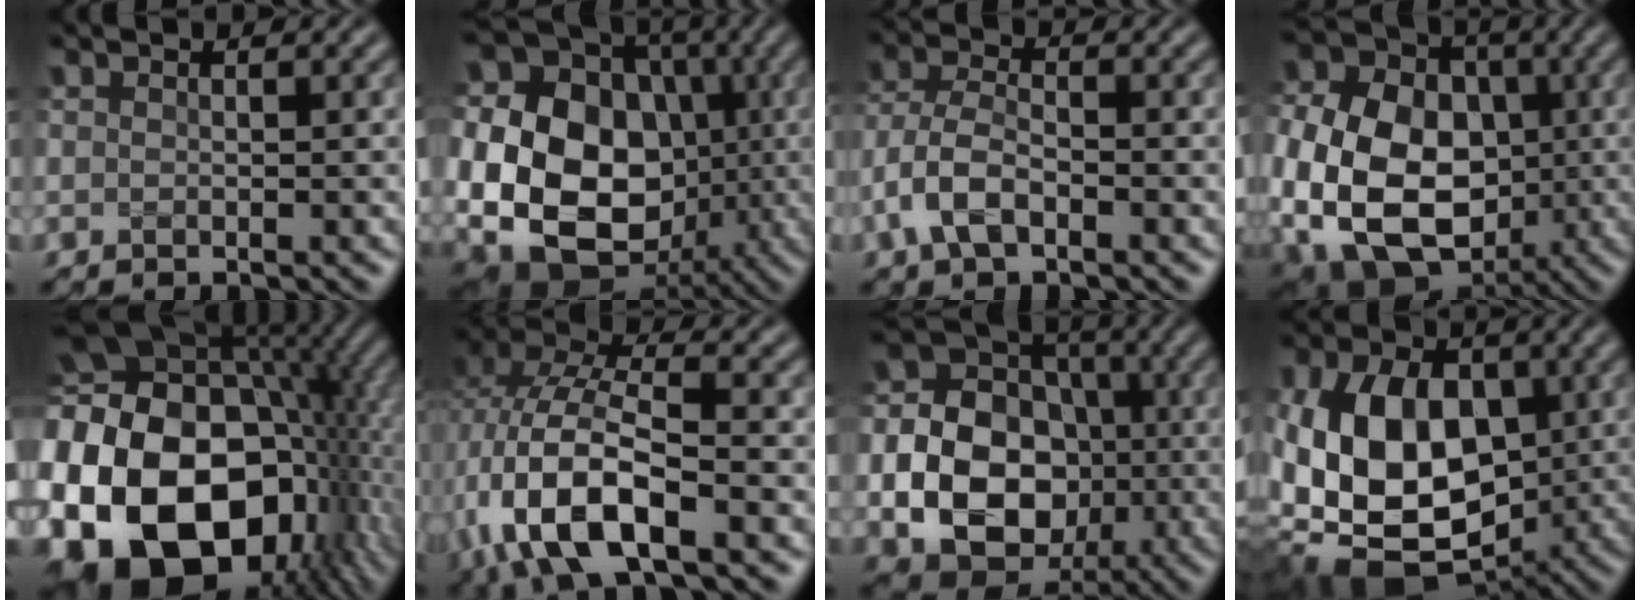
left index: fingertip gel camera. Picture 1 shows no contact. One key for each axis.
{"total": 22.2, "fx": 0.6, "fy": 18.8, "fz": 11.8, "tx": -0.255, "ty": 0.027, "tz": -0.024}
{"total": 4.4, "fx": -2.0, "fy": 2.3, "fz": 3.1, "tx": -0.069, "ty": 0.004, "tz": -0.049}
{"total": 18.0, "fx": -3.1, "fy": 14.0, "fz": 10.8, "tx": -0.223, "ty": -0.030, "tz": -0.064}
{"total": 21.6, "fx": -3.7, "fy": 15.6, "fz": 14.6, "tx": -0.328, "ty": -0.042, "tz": -0.052}
{"total": 10.5, "fx": -3.2, "fy": 4.8, "fz": 8.8, "tx": -0.187, "ty": -0.001, "tz": -0.068}
{"total": 14.1, "fx": -2.4, "fy": 11.8, "fz": 7.4, "tx": -0.128, "ty": -0.006, "tz": -0.060}
{"total": 14.6, "fx": -0.6, "fy": 10.2, "fz": 10.4, "tx": -0.203, "ty": -0.019, "tz": -0.010}